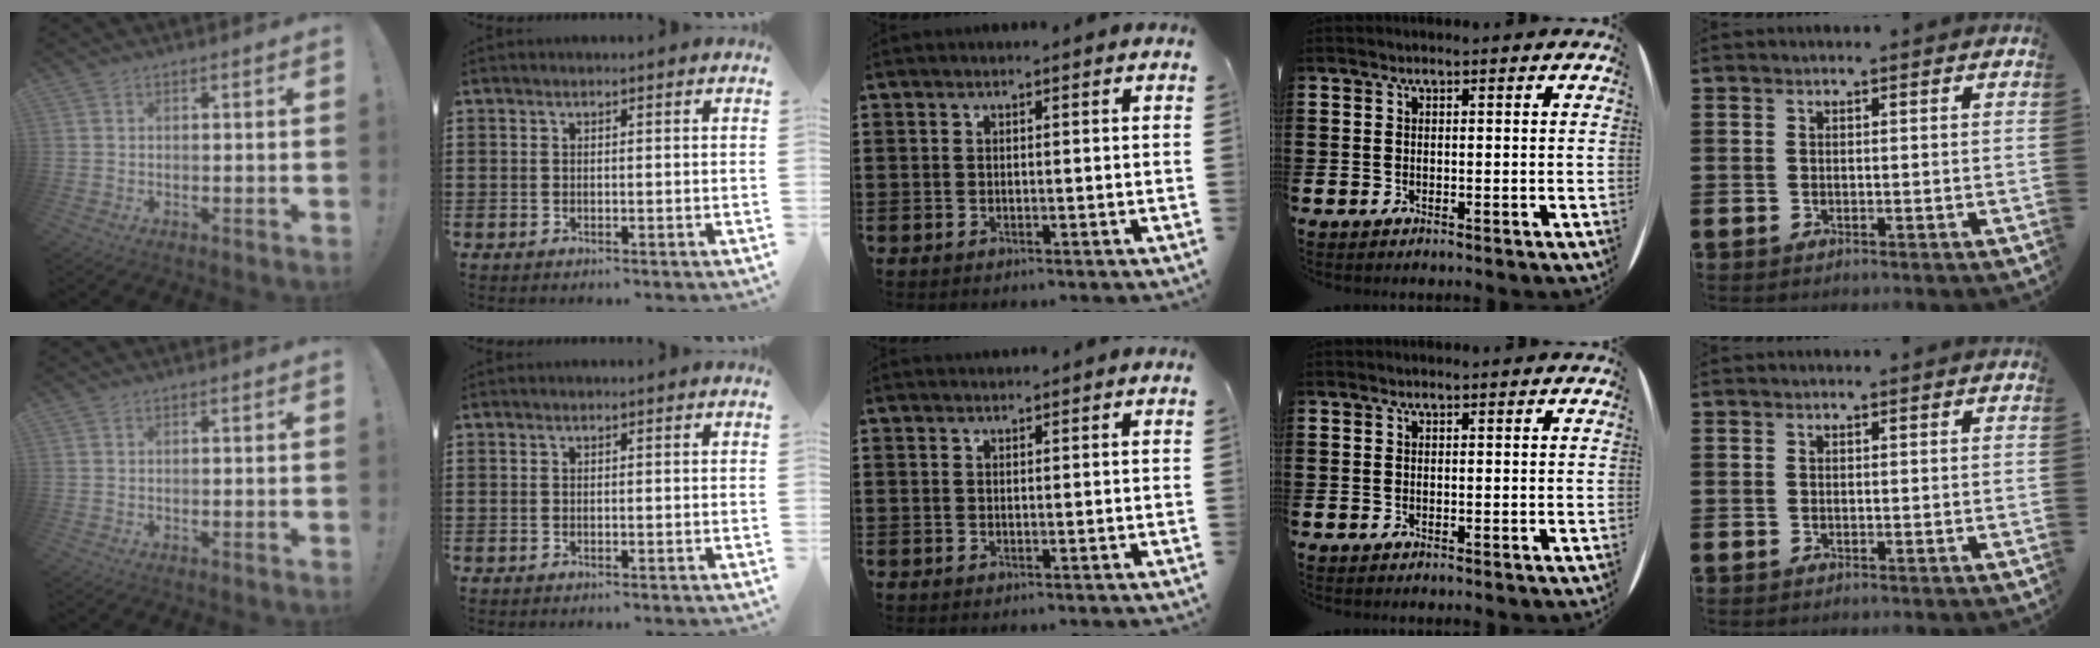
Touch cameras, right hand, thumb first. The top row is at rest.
{"middle": {"total": 0.8, "force": [0.7, 0.2, 0.0], "torque": [-0.003, 0.000, 0.015]}}